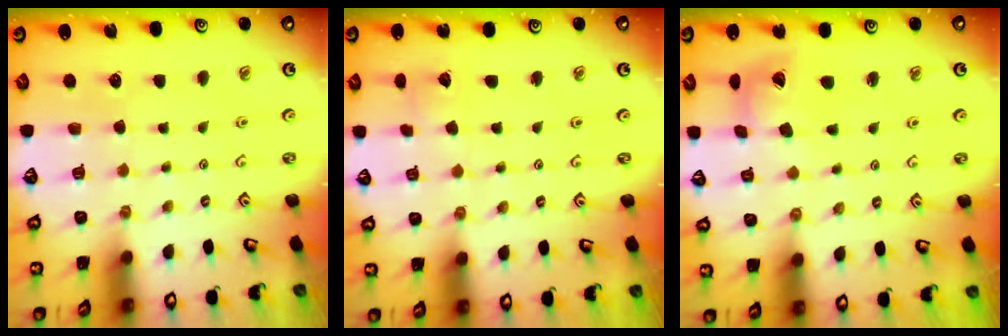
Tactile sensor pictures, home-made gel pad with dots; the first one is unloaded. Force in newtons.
{"total": 2.7, "press": 2.7, "slide": 0.3}
{"total": 11.7, "press": 11.6, "slide": 1.5}